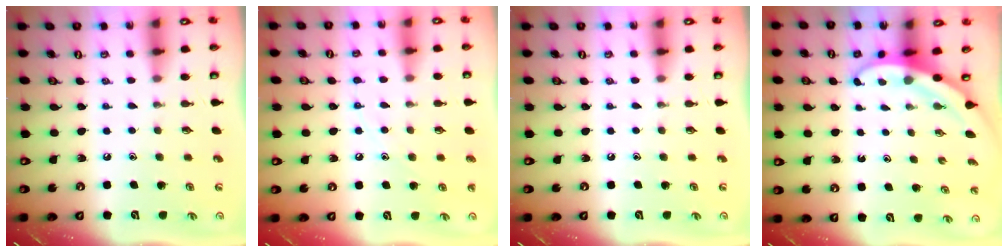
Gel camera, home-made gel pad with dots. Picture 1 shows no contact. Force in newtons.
{"total": 8.2, "press": 8.2, "slide": 0.6}
{"total": 0.0}
{"total": 3.5, "press": 3.5, "slide": 0.1}